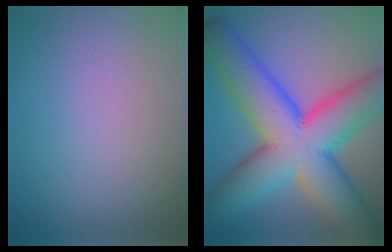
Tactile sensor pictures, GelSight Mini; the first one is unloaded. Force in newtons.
{"total": 15.5, "press": 15.5, "slide": 0.6}